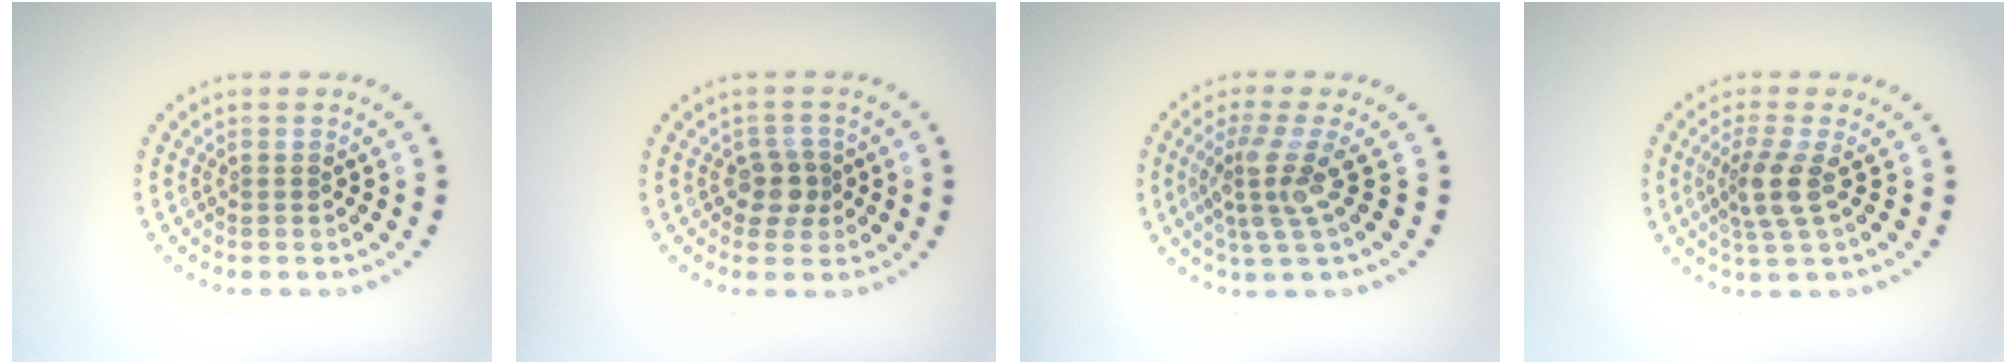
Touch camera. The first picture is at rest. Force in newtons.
{"total": 2.3, "press": 1.9, "slide": 1.2}
{"total": 3.5, "press": 2.5, "slide": 2.5}
{"total": 2.9, "press": 2.3, "slide": 1.8}